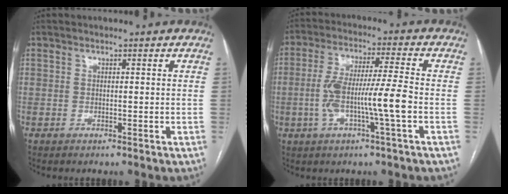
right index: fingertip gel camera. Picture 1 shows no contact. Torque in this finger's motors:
{"motor_torque": [1.25, -0.11, 0.80, 0.20]}